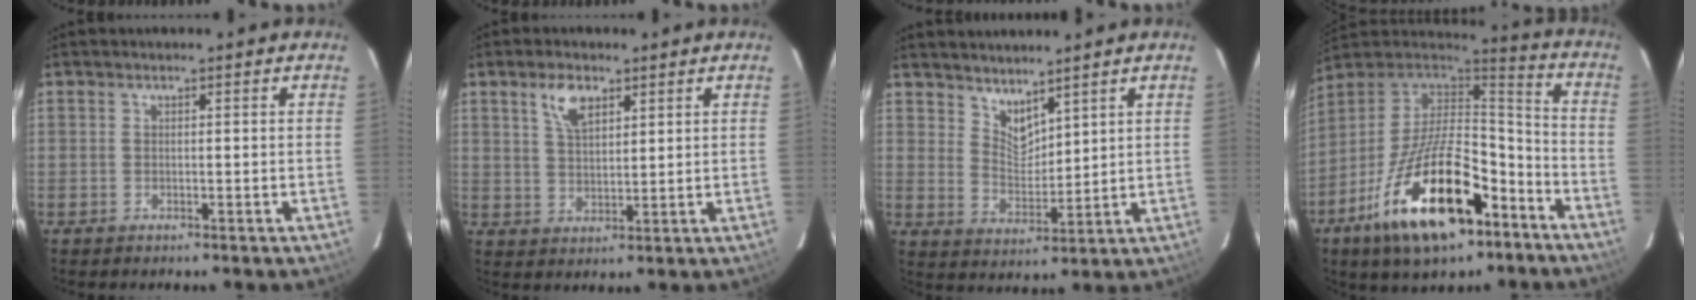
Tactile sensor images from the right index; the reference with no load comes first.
{"total": 5.6, "force": [3.2, 2.7, 3.8], "torque": [-0.070, 0.008, 0.062]}
{"total": 5.5, "force": [4.7, 2.0, 2.0], "torque": [-0.028, -0.005, 0.091]}
{"total": 24.4, "force": [-12.1, 11.0, 18.2], "torque": [-0.343, -0.013, -0.194]}